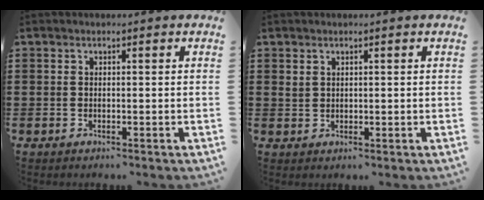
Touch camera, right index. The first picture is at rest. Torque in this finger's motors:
{"motor_torque": [0.12, 0.03, 0.03, 0.00]}